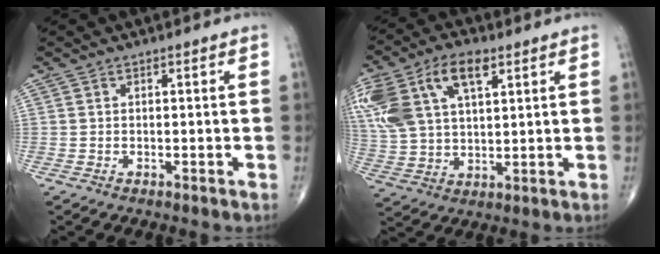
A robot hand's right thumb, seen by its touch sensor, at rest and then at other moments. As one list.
[{"total": 18.9, "force": [7.8, 10.4, 13.8], "torque": [-0.304, 0.015, 0.149]}]